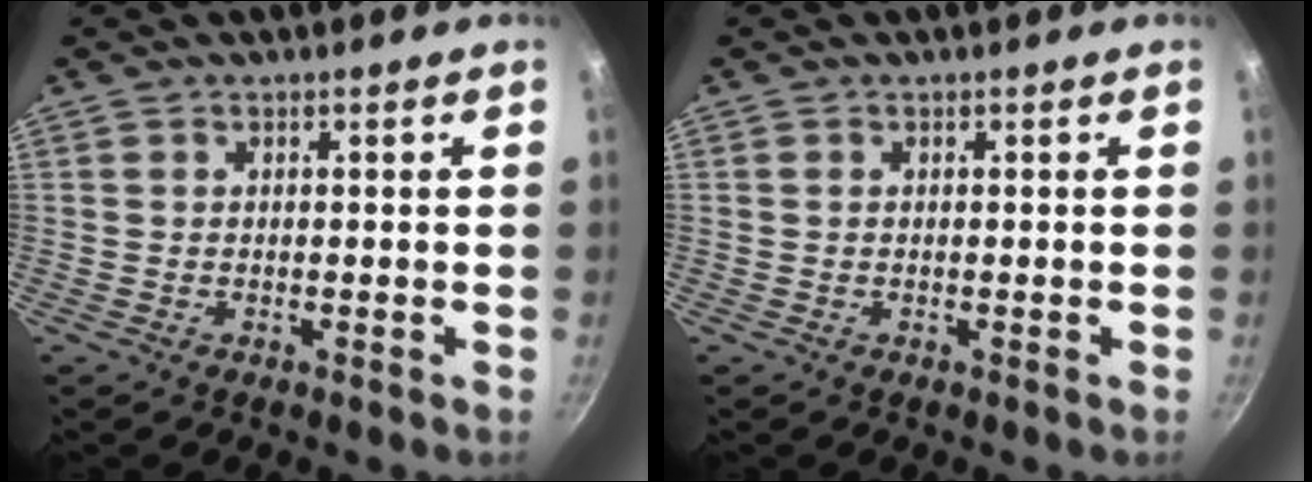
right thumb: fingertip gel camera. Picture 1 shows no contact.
{"total": 0.0}